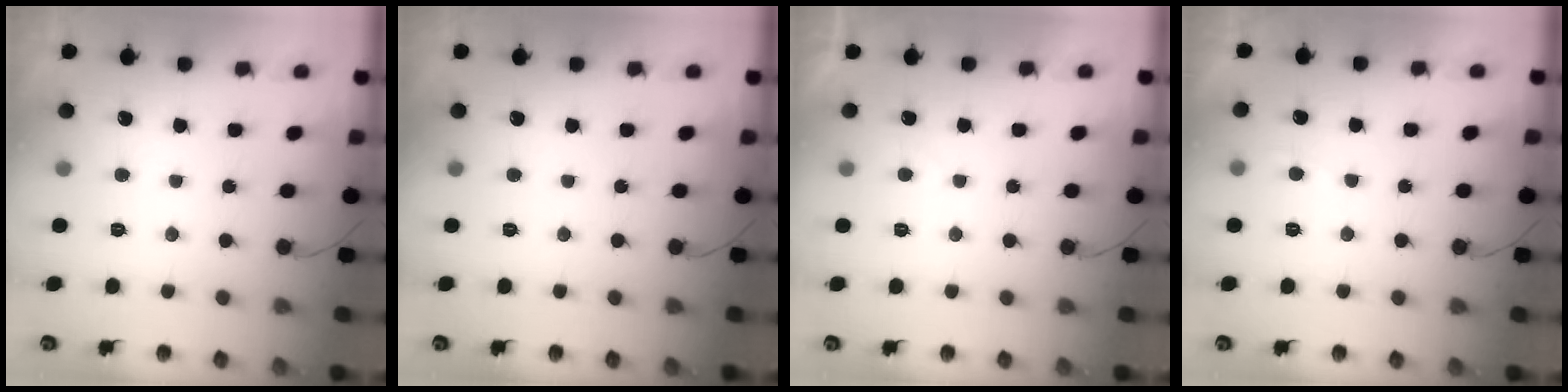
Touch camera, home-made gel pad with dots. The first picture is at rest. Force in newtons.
{"total": 0.0}
{"total": 0.7, "press": 0.4, "slide": 0.6}
{"total": 2.0, "press": 1.9, "slide": 0.3}